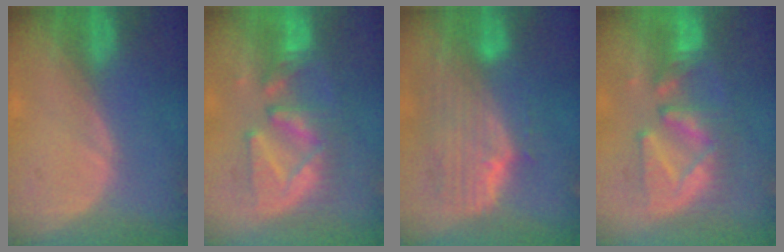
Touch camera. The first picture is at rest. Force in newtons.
{"total": 9.4, "press": 9.3, "slide": 0.9}
{"total": 9.9, "press": 8.8, "slide": 4.5}
{"total": 9.4, "press": 9.3, "slide": 0.9}